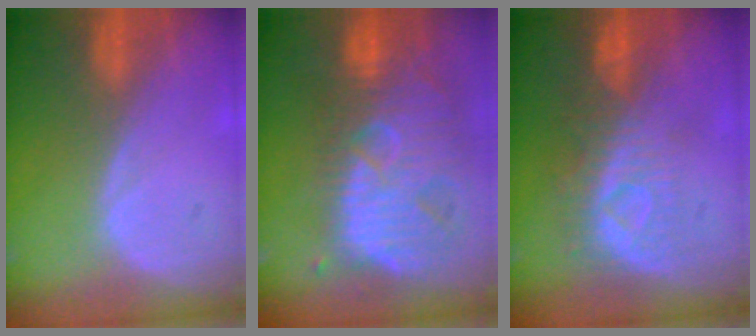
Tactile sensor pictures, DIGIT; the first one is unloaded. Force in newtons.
{"total": 13.4, "press": 11.5, "slide": 6.9}
{"total": 8.3, "press": 7.5, "slide": 3.6}